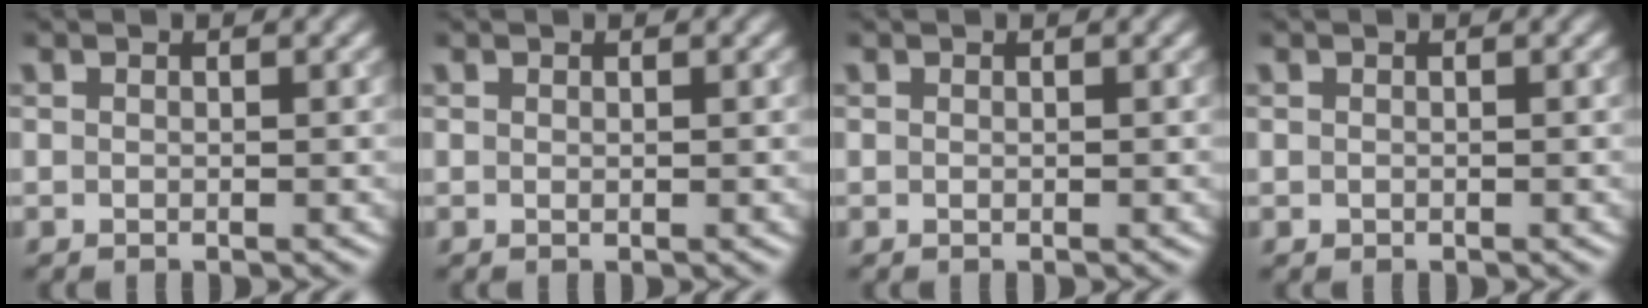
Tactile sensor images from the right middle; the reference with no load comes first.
{"total": 0.0}
{"total": 0.0}
{"total": 0.0}